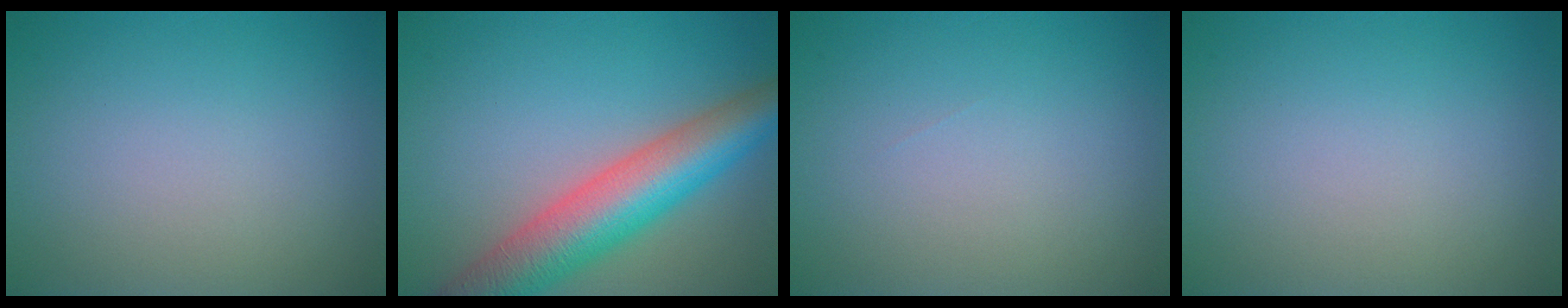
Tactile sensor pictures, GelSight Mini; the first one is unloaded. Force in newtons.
{"total": 8.8, "press": 8.8, "slide": 0.2}
{"total": 0.0}
{"total": 0.0}